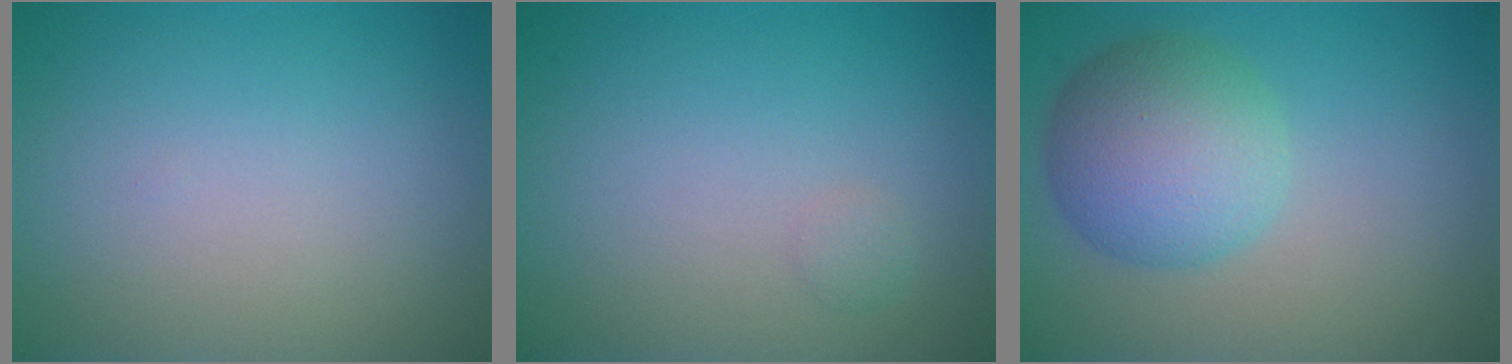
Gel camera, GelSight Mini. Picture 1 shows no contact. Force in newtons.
{"total": 0.6, "press": 0.6, "slide": 0.0}
{"total": 6.2, "press": 6.2, "slide": 0.1}